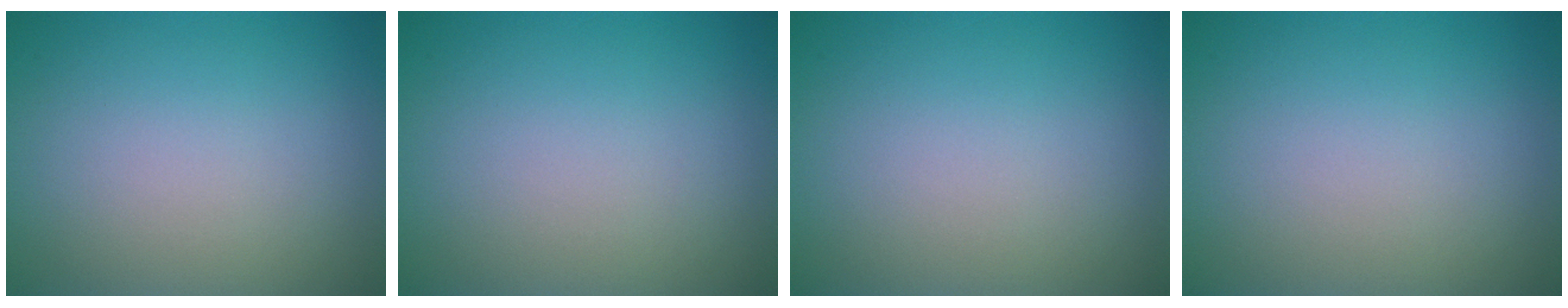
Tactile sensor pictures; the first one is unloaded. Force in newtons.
{"total": 0.0}
{"total": 0.0}
{"total": 0.0}